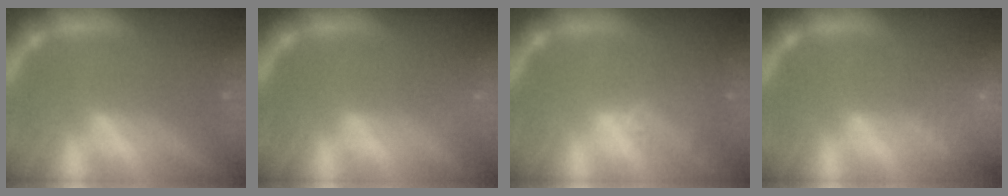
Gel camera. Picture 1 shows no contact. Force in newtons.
{"total": 1.9}
{"total": 2.5}
{"total": 7.5}